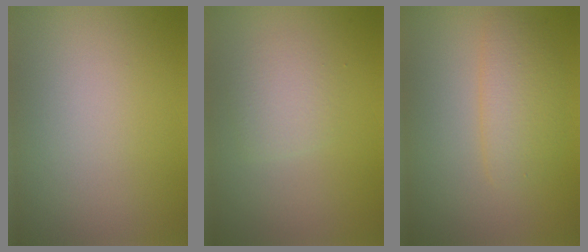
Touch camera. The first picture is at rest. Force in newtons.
{"total": 1.9, "press": 1.9, "slide": 0.1}
{"total": 2.8, "press": 2.8, "slide": 0.1}